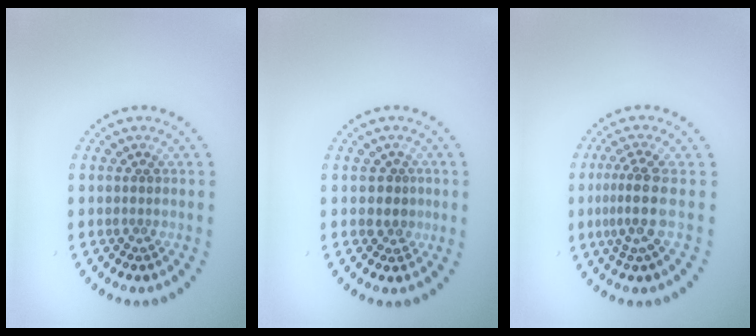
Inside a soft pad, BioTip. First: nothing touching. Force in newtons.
{"total": 1.5, "press": 1.3, "slide": 0.7}
{"total": 3.0, "press": 2.1, "slide": 2.1}